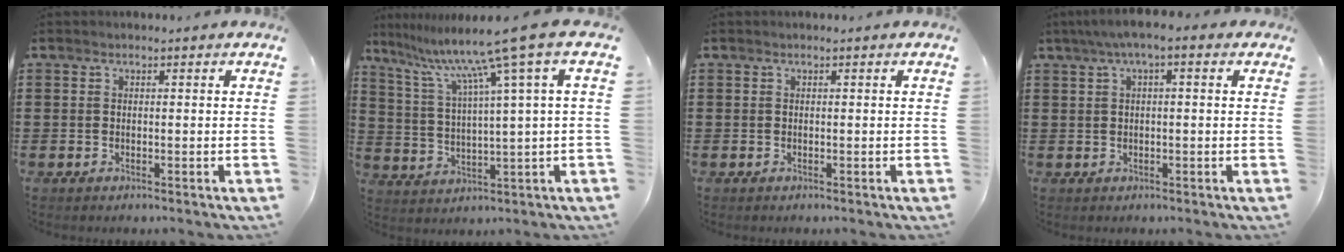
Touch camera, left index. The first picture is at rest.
{"total": 10.8, "force": [6.4, -1.2, 8.6], "torque": [-0.188, -0.031, 0.095]}
{"total": 0.0}
{"total": 2.8, "force": [0.3, 0.4, 2.7], "torque": [-0.049, 0.004, 0.003]}